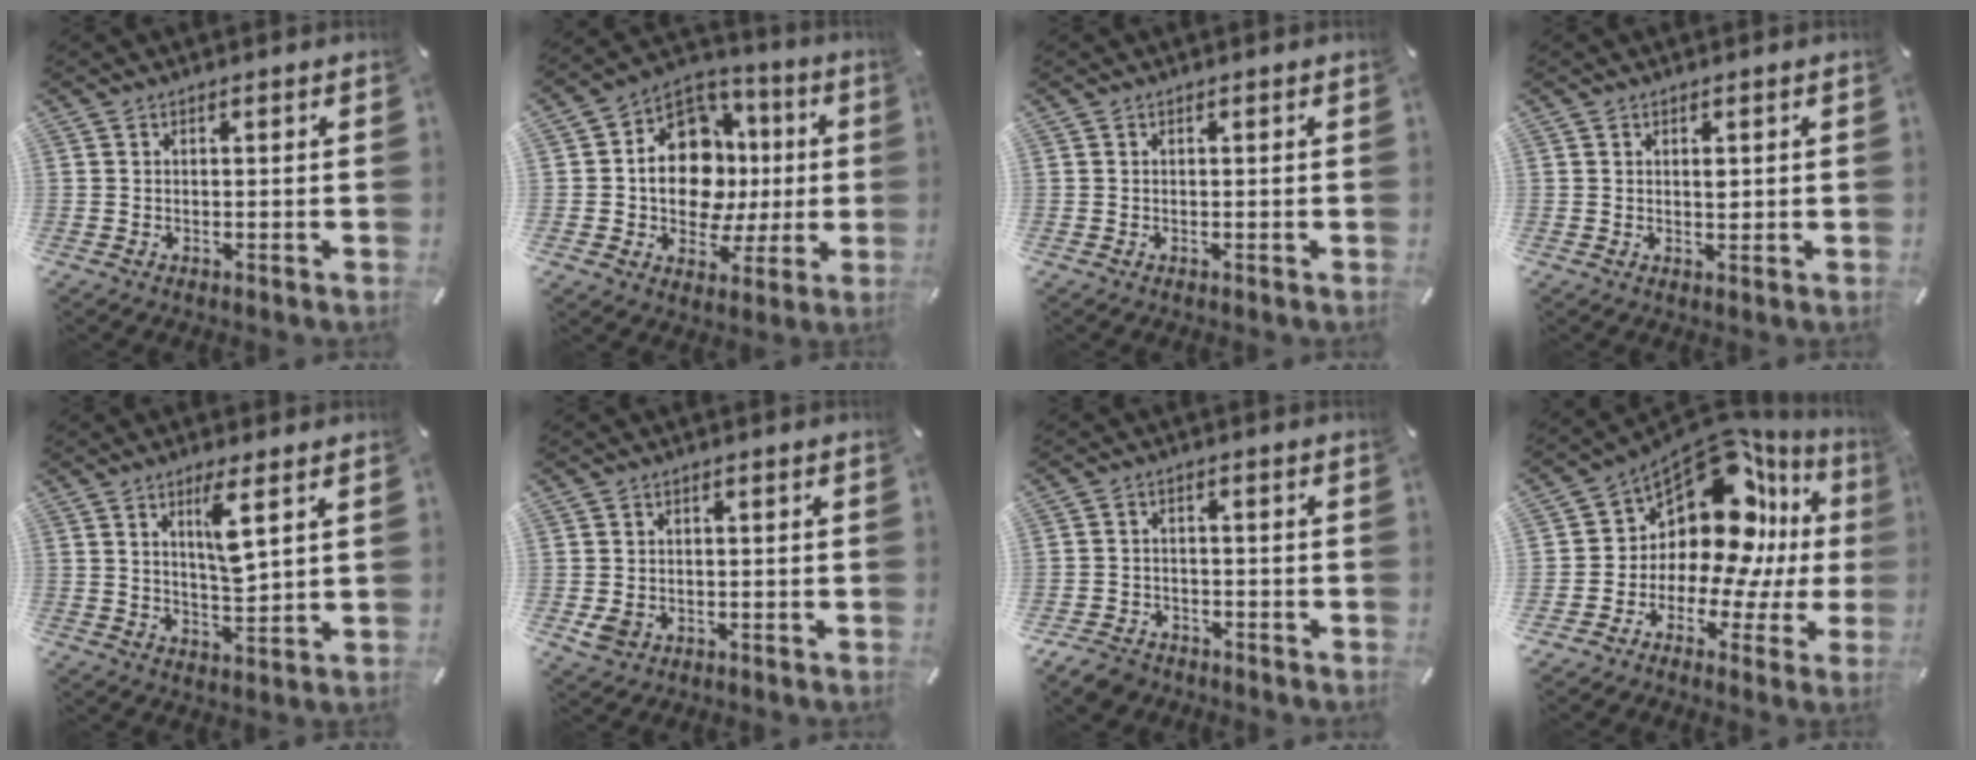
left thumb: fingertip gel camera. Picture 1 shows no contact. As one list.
[{"total": 16.5, "force": [0.1, 13.3, 9.8], "torque": [-0.166, 0.000, 0.011]}, {"total": 0.0}, {"total": 1.8, "force": [0.3, 1.0, 1.4], "torque": [-0.022, -0.001, 0.003]}, {"total": 7.5, "force": [3.3, 1.4, 6.5], "torque": [-0.112, -0.016, 0.049]}, {"total": 3.1, "force": [-0.9, 2.5, 1.6], "torque": [-0.041, -0.002, -0.018]}, {"total": 4.9, "force": [-3.9, 2.7, 1.2], "torque": [-0.035, 0.016, -0.080]}, {"total": 15.1, "force": [6.9, 9.3, 9.8], "torque": [-0.174, -0.086, 0.110]}]